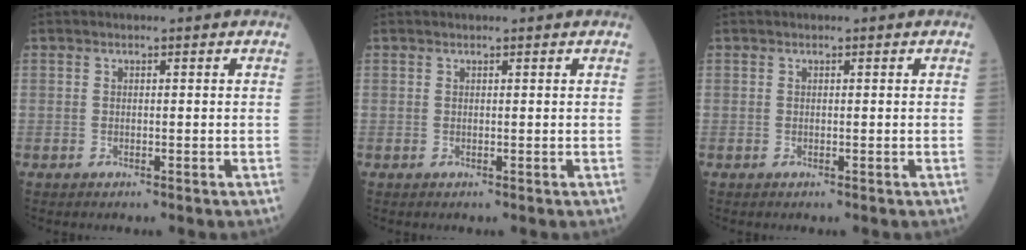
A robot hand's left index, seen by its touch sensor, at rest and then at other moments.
{"total": 0.9, "force": [0.9, 0.0, 0.3], "torque": [-0.007, 0.010, 0.013]}
{"total": 0.0}